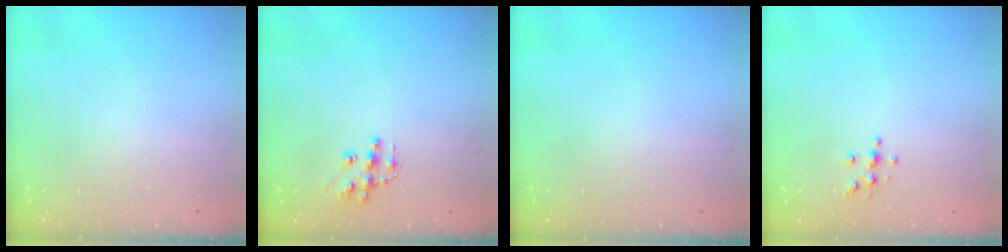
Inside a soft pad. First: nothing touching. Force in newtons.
{"total": 9.8, "press": 9.7, "slide": 0.5}
{"total": 0.0}
{"total": 4.2, "press": 4.2, "slide": 0.3}